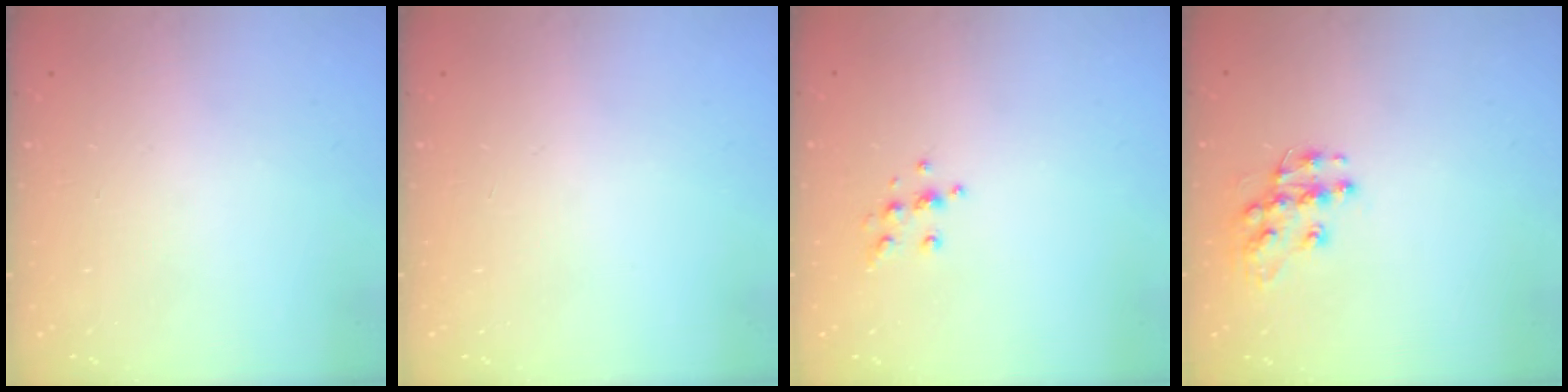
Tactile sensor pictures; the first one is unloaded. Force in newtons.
{"total": 0.0}
{"total": 5.7, "press": 5.6, "slide": 1.1}
{"total": 10.0, "press": 10.0, "slide": 0.6}